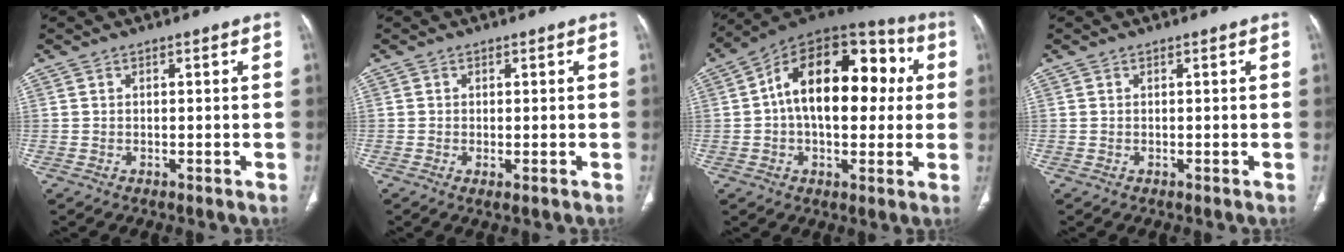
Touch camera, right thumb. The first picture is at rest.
{"total": 1.1, "force": [-0.4, 0.4, 1.0], "torque": [-0.024, -0.005, -0.006]}
{"total": 22.1, "force": [2.6, 12.9, 17.8], "torque": [-0.242, 0.040, 0.029]}
{"total": 0.0}